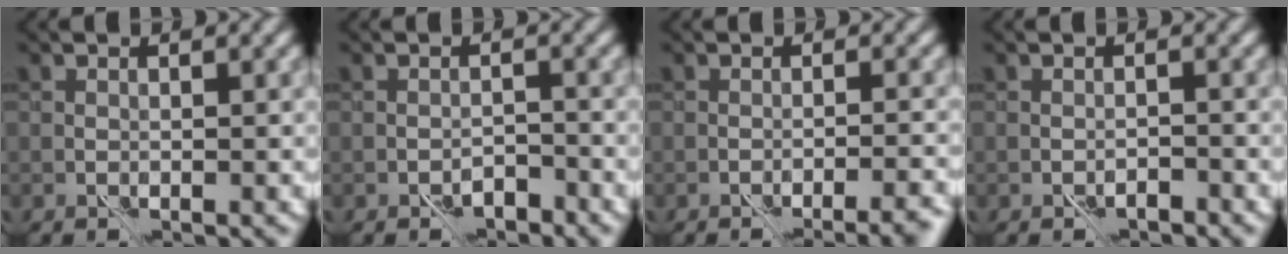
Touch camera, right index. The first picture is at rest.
{"total": 2.2, "force": [-1.8, 0.9, 1.0], "torque": [-0.008, 0.000, -0.030]}
{"total": 3.6, "force": [-3.1, 0.3, 1.7], "torque": [-0.028, 0.005, -0.038]}
{"total": 1.4, "force": [-1.2, 0.5, 0.5], "torque": [-0.005, -0.002, -0.021]}